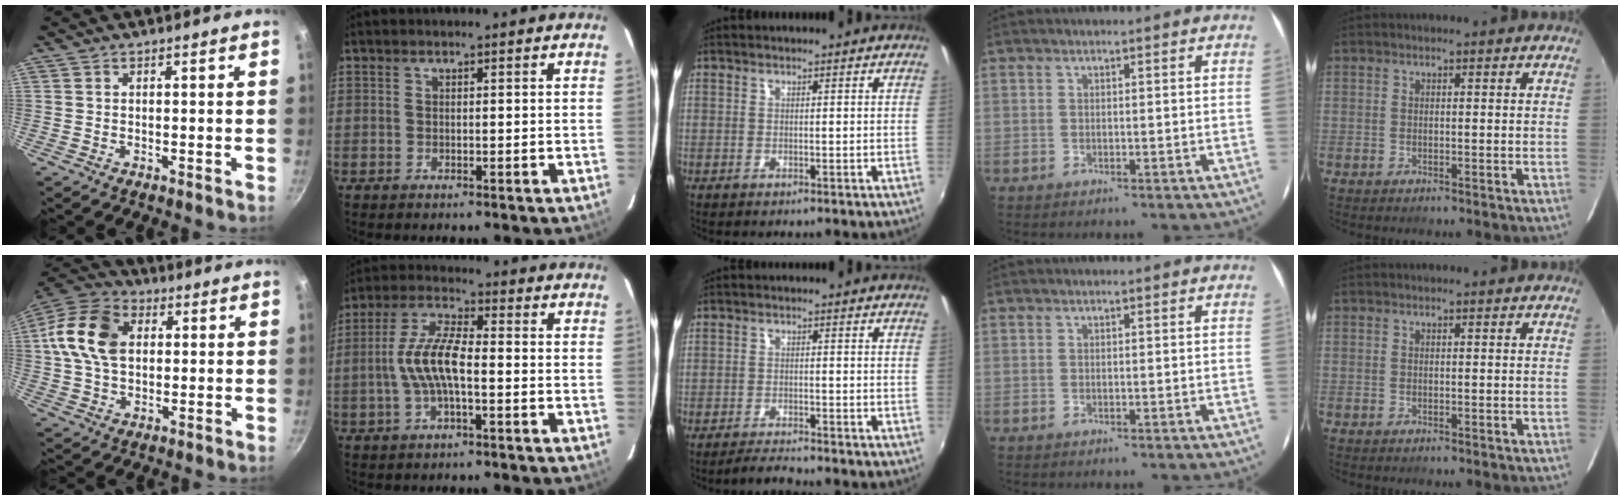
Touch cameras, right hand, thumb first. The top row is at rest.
{"thumb": {"total": 15.1, "force": [2.4, 10.6, 10.4], "torque": [-0.180, 0.021, 0.027]}, "index": {"total": 9.3, "force": [-1.7, 2.8, 8.7], "torque": [-0.182, 0.009, -0.034]}, "middle": {"total": 3.0, "force": [-2.9, -0.2, 0.7], "torque": [-0.029, -0.007, -0.056]}}